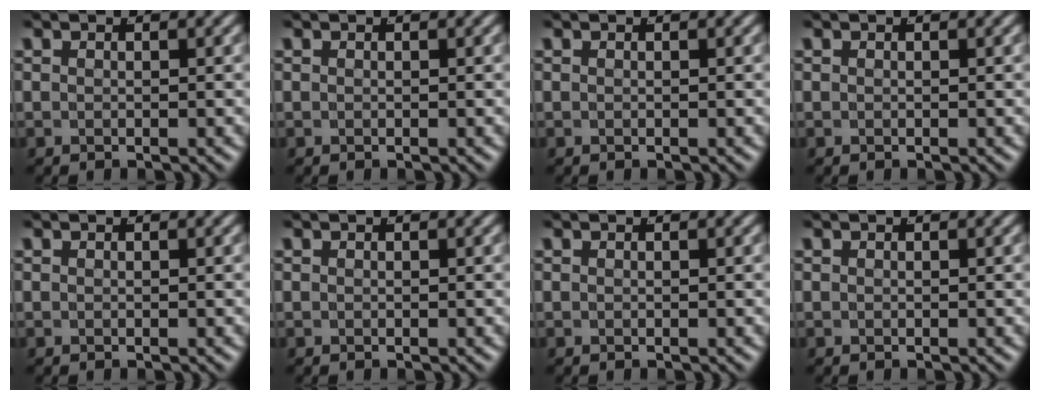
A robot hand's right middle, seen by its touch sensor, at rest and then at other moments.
{"total": 0.0}
{"total": 0.0}
{"total": 0.0}
{"total": 0.0}
{"total": 0.0}
{"total": 0.0}
{"total": 0.0}